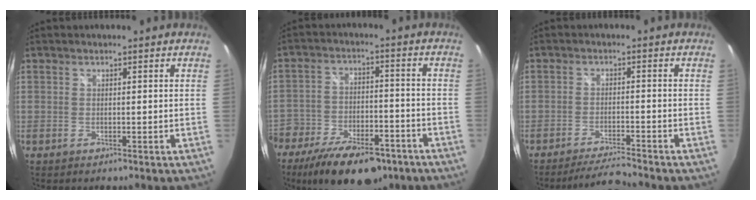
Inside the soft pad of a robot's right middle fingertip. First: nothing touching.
{"total": 18.6, "force": [-12.7, 8.8, 10.3], "torque": [-0.213, -0.020, -0.198]}
{"total": 5.7, "force": [-5.4, -0.6, 1.6], "torque": [-0.052, -0.002, -0.097]}